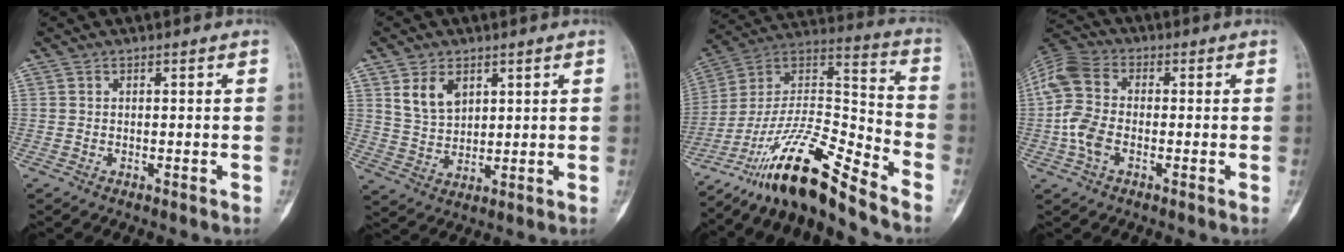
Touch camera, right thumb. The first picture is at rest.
{"total": 6.6, "force": [3.3, 4.3, 3.8], "torque": [-0.053, -0.019, 0.070]}
{"total": 18.9, "force": [-15.0, 2.7, 11.2], "torque": [-0.204, 0.099, -0.273]}
{"total": 9.4, "force": [-1.7, 6.0, 7.0], "torque": [-0.161, 0.018, -0.044]}